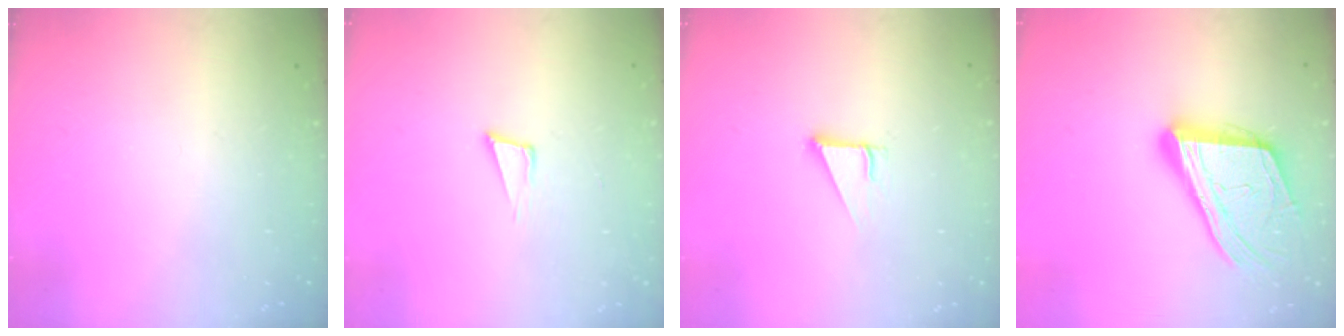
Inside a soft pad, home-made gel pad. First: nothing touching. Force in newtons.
{"total": 3.9, "press": 2.6, "slide": 2.9}
{"total": 2.7, "press": 2.7, "slide": 0.3}
{"total": 19.1, "press": 18.9, "slide": 2.6}